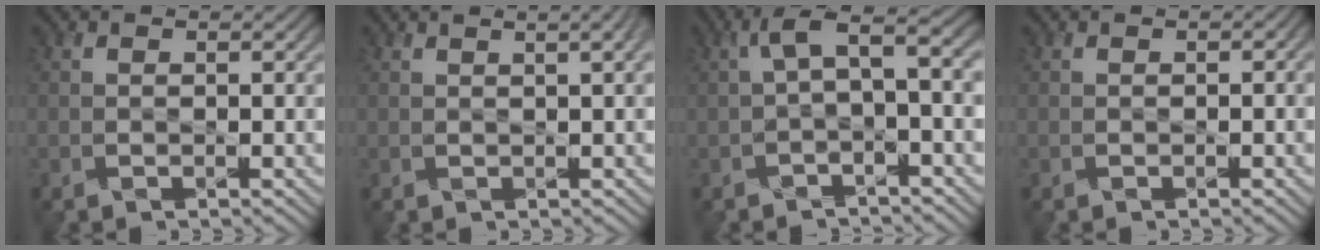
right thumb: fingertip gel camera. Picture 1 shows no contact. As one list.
[{"total": 3.5, "force": [1.6, 1.0, 2.9], "torque": [-0.027, 0.014, 0.004]}, {"total": 4.5, "force": [0.1, 1.3, 4.3], "torque": [-0.082, 0.012, -0.004]}, {"total": 0.6, "force": [-0.1, 0.5, 0.4], "torque": [-0.005, -0.004, -0.003]}]